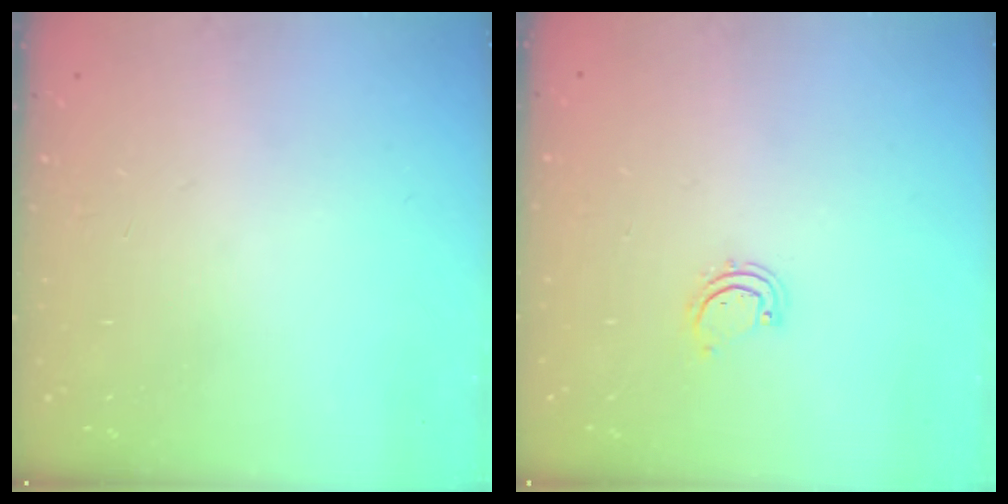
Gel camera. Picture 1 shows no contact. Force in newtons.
{"total": 2.5, "press": 2.5, "slide": 0.3}